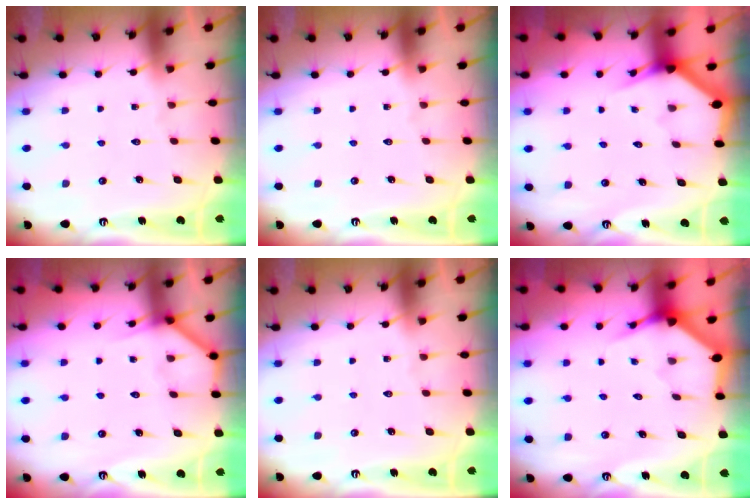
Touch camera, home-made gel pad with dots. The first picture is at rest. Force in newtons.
{"total": 0.0}
{"total": 2.8, "press": 2.8, "slide": 0.1}
{"total": 4.3, "press": 4.2, "slide": 0.3}
{"total": 0.0}
{"total": 3.6, "press": 3.6, "slide": 0.1}